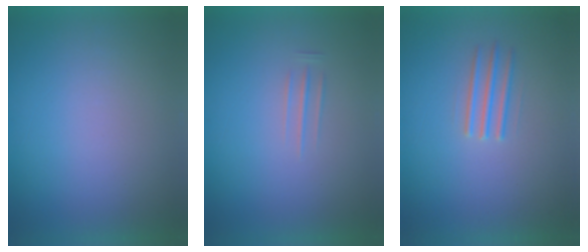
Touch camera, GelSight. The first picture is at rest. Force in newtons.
{"total": 1.6}
{"total": 2.3}